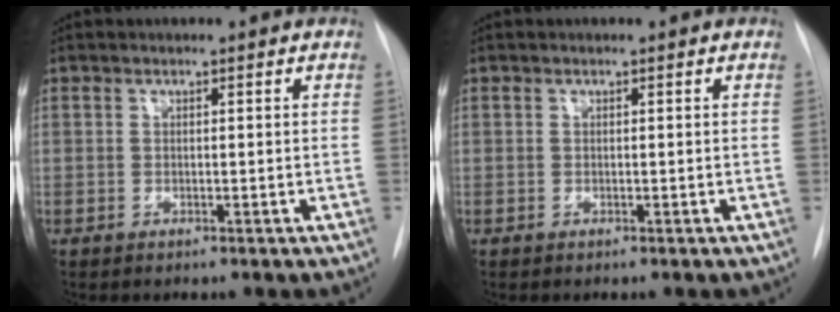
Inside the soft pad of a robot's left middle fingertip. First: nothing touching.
{"total": 0.0}